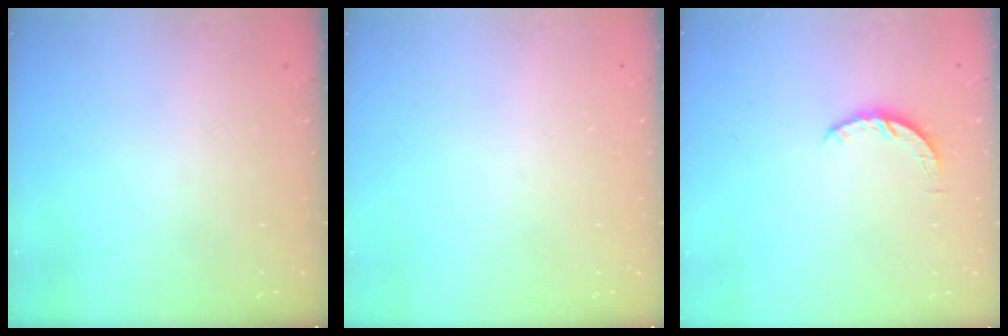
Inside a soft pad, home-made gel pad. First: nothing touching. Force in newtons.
{"total": 0.0}
{"total": 4.3, "press": 4.3, "slide": 0.5}